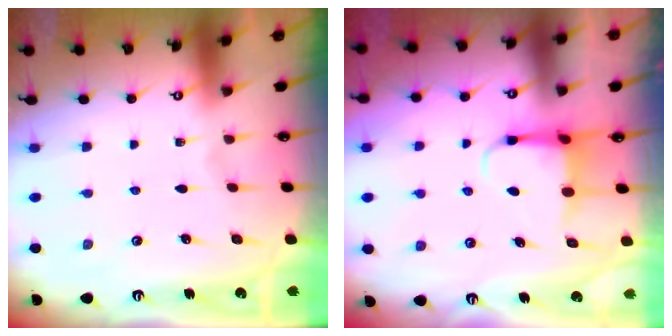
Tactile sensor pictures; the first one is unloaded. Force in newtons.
{"total": 5.1, "press": 5.0, "slide": 0.7}